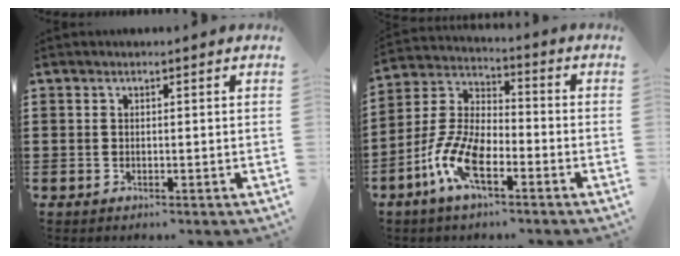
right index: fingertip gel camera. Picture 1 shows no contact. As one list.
[{"total": 9.5, "force": [-4.6, 3.9, 7.3], "torque": [-0.192, -0.010, -0.096]}]